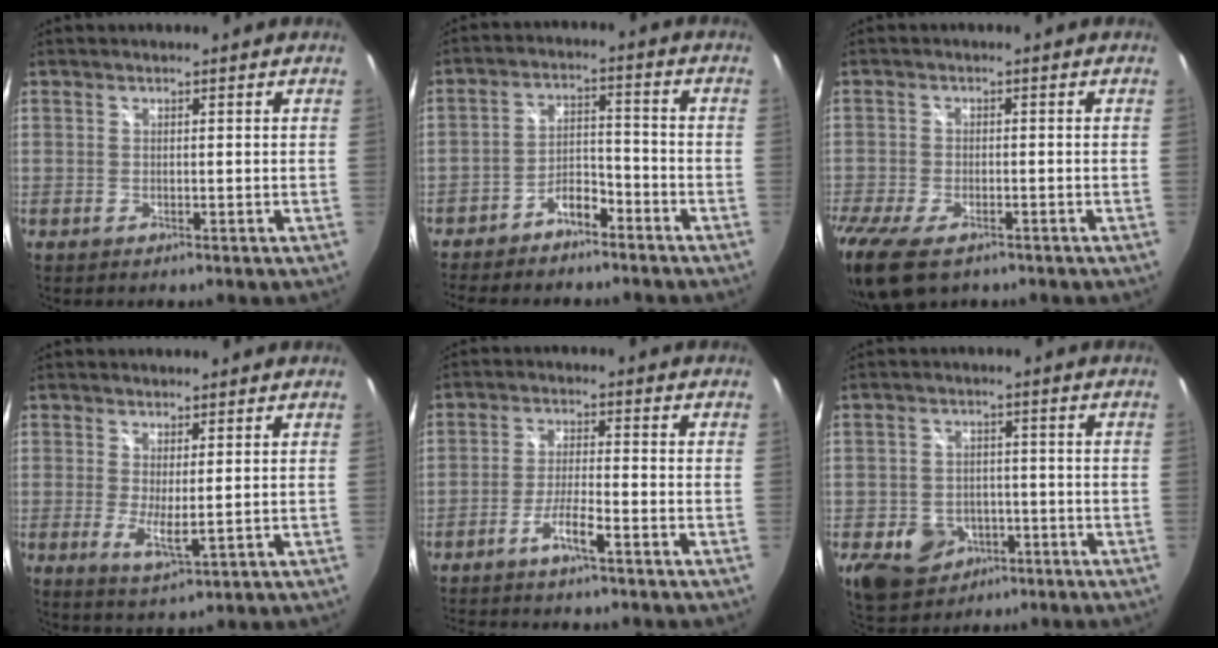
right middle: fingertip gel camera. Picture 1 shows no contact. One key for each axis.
{"total": 8.7, "fx": -7.1, "fy": 3.1, "fz": 3.8, "tx": -0.086, "ty": 0.026, "tz": -0.118}
{"total": 11.4, "fx": -7.7, "fy": 5.1, "fz": 6.7, "tx": -0.171, "ty": -0.045, "tz": -0.140}
{"total": 4.1, "fx": 0.2, "fy": 0.8, "fz": 4.1, "tx": -0.074, "ty": -0.012, "tz": 0.005}
{"total": 5.4, "fx": -4.2, "fy": -0.5, "fz": 3.4, "tx": -0.084, "ty": 0.004, "tz": -0.080}
{"total": 11.0, "fx": -4.9, "fy": 8.5, "fz": 4.9, "tx": -0.131, "ty": -0.001, "tz": -0.061}